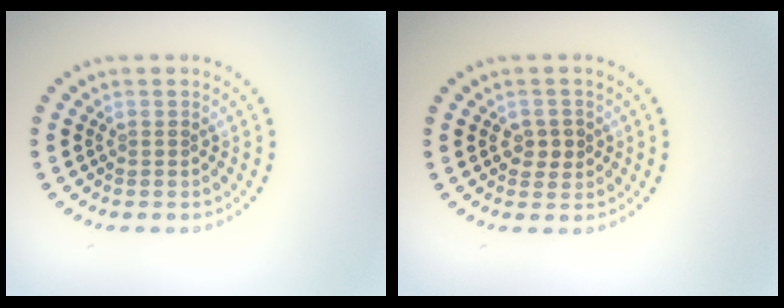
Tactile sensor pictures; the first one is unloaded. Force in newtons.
{"total": 1.7, "press": 1.7, "slide": 0.3}